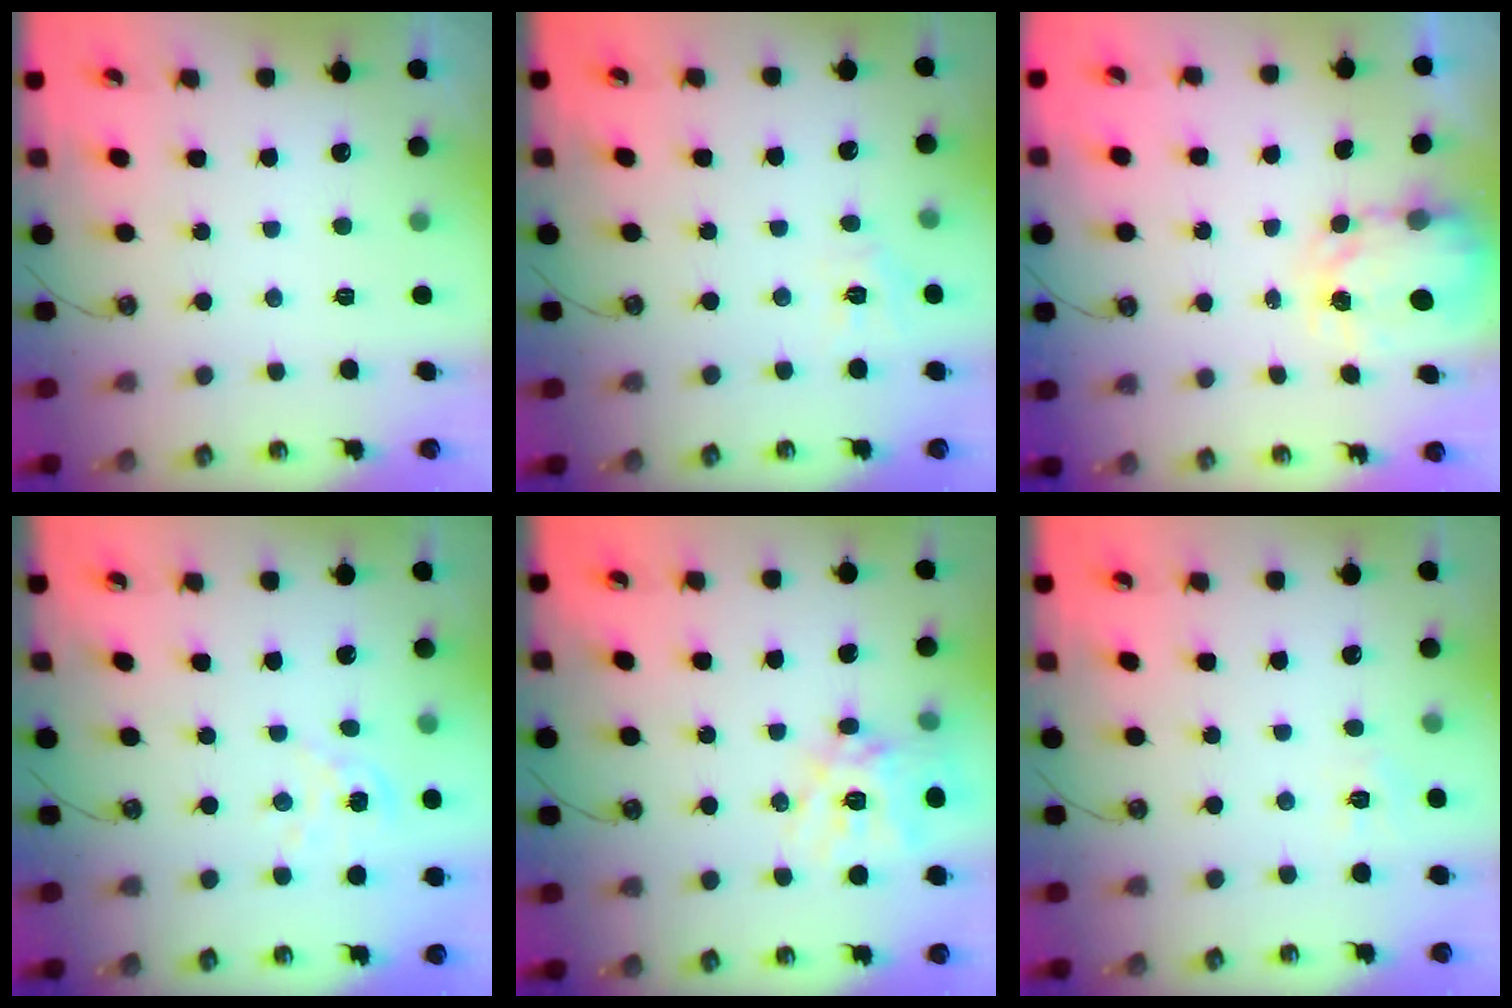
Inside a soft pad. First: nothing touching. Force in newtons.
{"total": 5.6, "press": 5.6, "slide": 0.6}
{"total": 4.0, "press": 3.9, "slide": 0.3}
{"total": 2.8, "press": 2.7, "slide": 0.3}
{"total": 15.8, "press": 15.7, "slide": 1.3}
{"total": 3.9, "press": 3.9, "slide": 0.5}